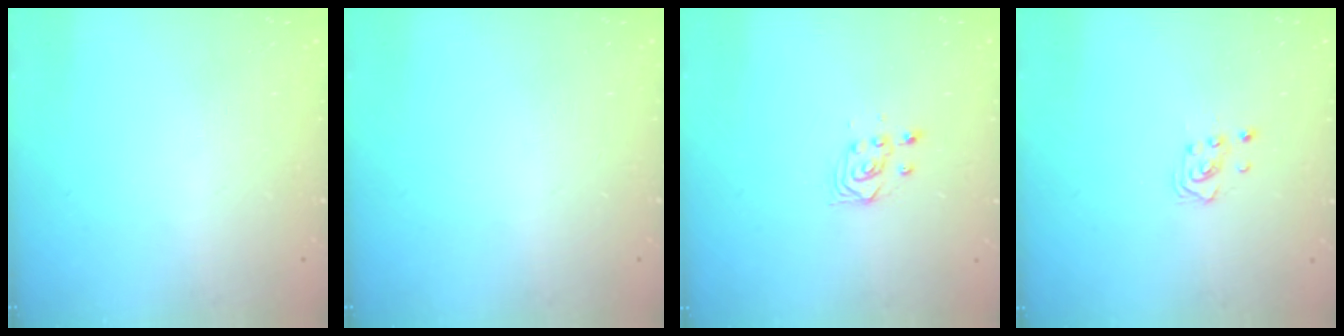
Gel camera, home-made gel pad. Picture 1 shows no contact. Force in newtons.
{"total": 0.0}
{"total": 3.3, "press": 3.2, "slide": 0.4}
{"total": 2.8, "press": 2.8, "slide": 0.3}